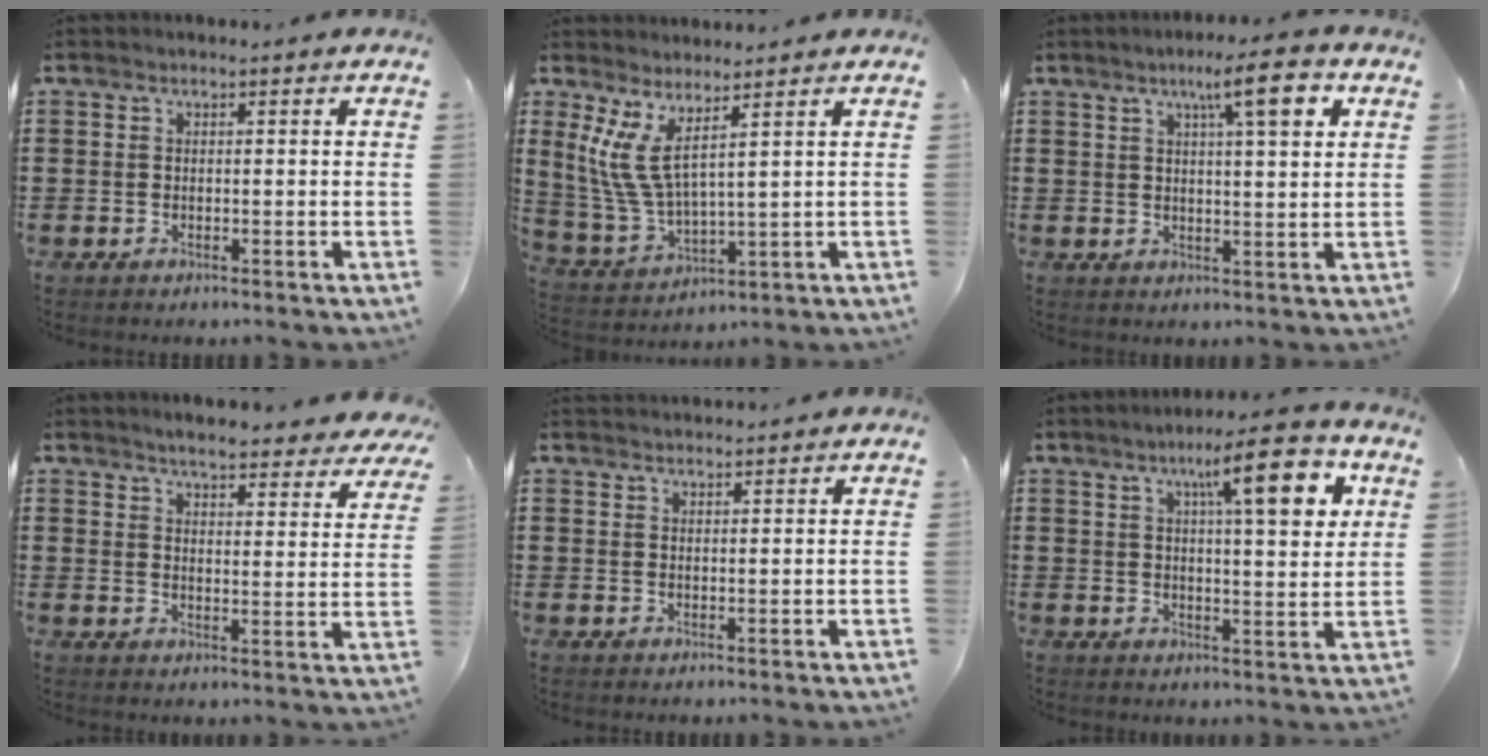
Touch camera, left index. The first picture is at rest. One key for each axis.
{"total": 6.9, "fx": 4.1, "fy": 1.6, "fz": 5.3, "tx": -0.149, "ty": -0.029, "tz": 0.067}
{"total": 8.1, "fx": 4.0, "fy": 1.4, "fz": 7.0, "tx": -0.113, "ty": 0.001, "tz": 0.058}
{"total": 4.6, "fx": 4.4, "fy": -0.2, "fz": 1.0, "tx": -0.040, "ty": -0.024, "tz": 0.077}
{"total": 1.6, "fx": 1.6, "fy": 0.1, "fz": 0.0, "tx": -0.004, "ty": 0.001, "tz": 0.032}
{"total": 12.0, "fx": 5.9, "fy": 2.7, "fz": 10.1, "tx": -0.159, "ty": -0.010, "tz": 0.088}